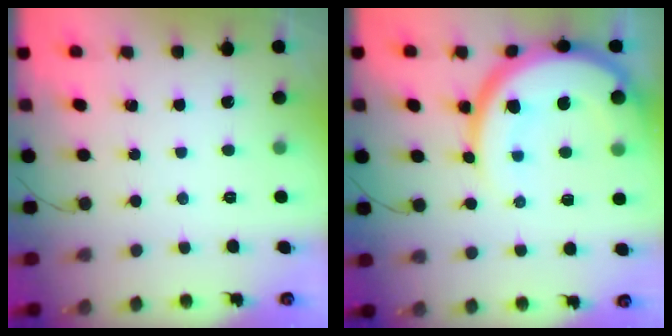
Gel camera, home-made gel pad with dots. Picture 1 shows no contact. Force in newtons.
{"total": 18.0, "press": 18.0, "slide": 1.4}